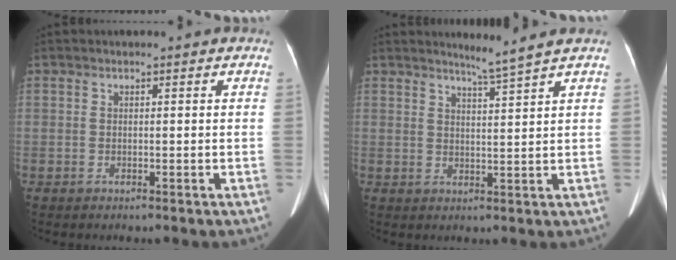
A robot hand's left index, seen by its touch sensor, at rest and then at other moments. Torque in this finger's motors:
{"motor_torque": [-0.31, -0.61, -0.01, 0.04]}